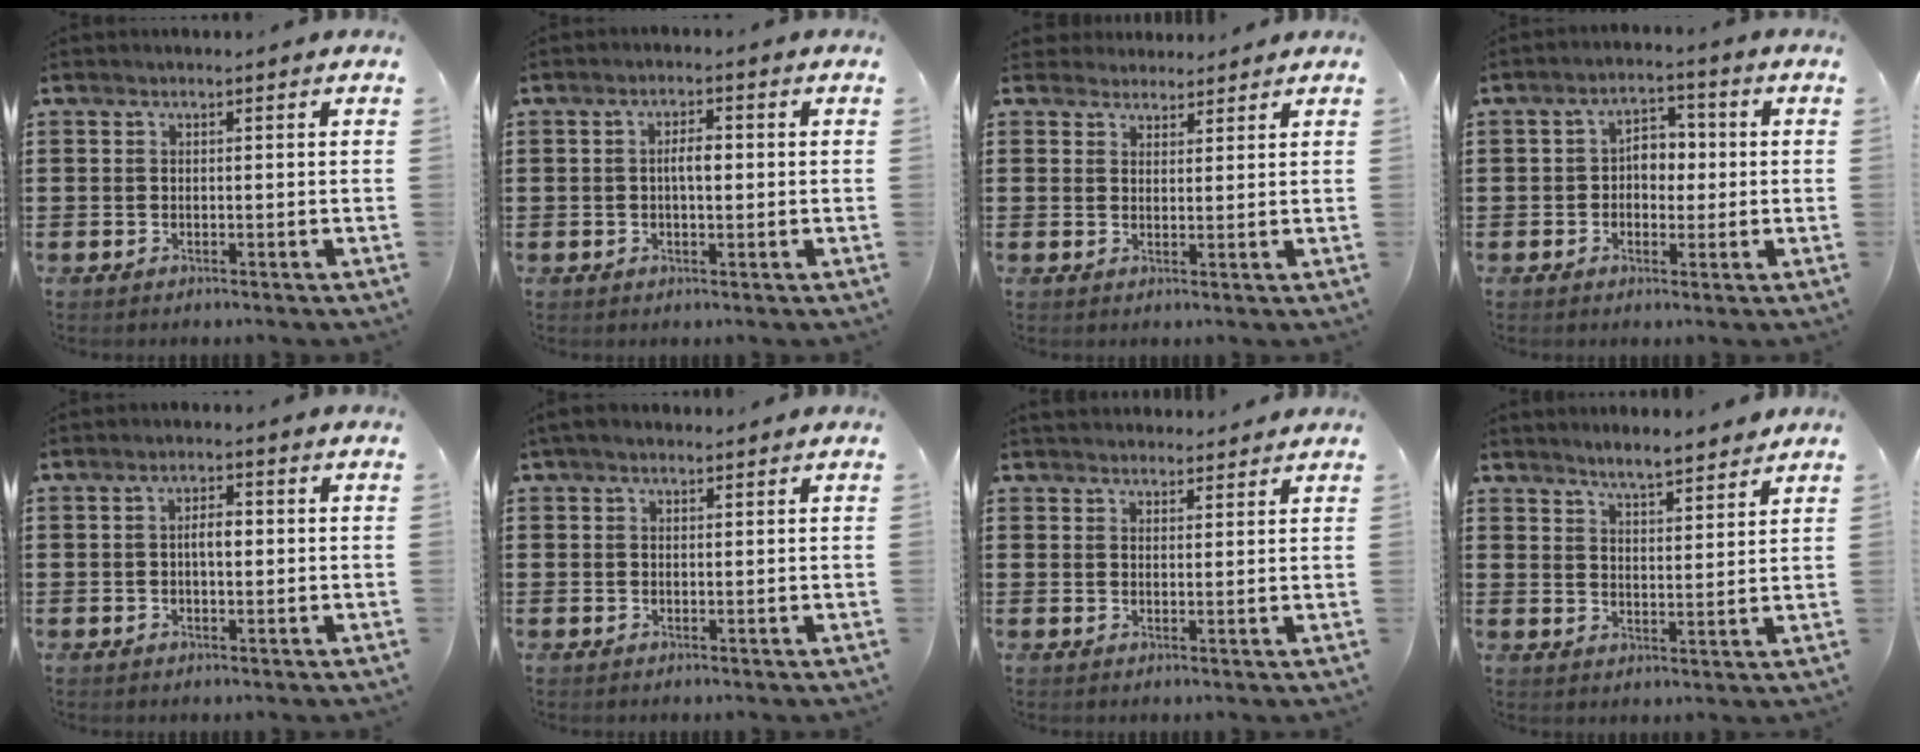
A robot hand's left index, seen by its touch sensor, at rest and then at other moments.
{"total": 2.8, "force": [-0.1, 1.0, 2.6], "torque": [-0.049, 0.002, -0.004]}
{"total": 2.7, "force": [2.2, 1.3, -0.5], "torque": [0.001, 0.003, 0.044]}
{"total": 3.9, "force": [-0.4, 2.9, 2.5], "torque": [-0.049, 0.009, -0.016]}
{"total": 2.8, "force": [-0.1, 1.2, 2.6], "torque": [-0.049, 0.004, -0.004]}
{"total": 1.6, "force": [1.0, 1.1, 0.4], "torque": [-0.012, 0.008, 0.020]}
{"total": 2.3, "force": [2.2, 0.6, -0.4], "torque": [0.001, -0.003, 0.043]}
{"total": 4.0, "force": [4.0, 0.1, 0.5], "torque": [-0.025, -0.016, 0.072]}